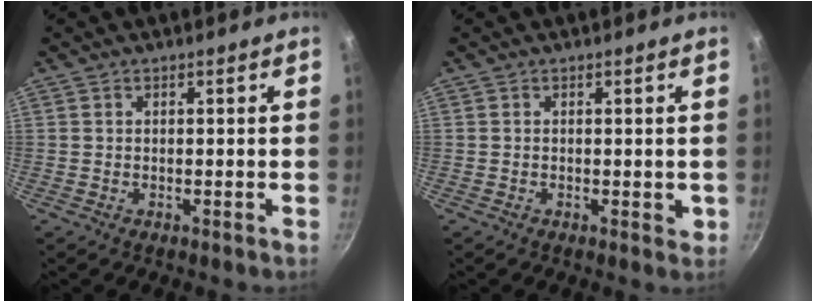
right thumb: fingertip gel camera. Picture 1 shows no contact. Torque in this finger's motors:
{"motor_torque": [0.80, 0.18, 0.71, -0.52, 0.01]}